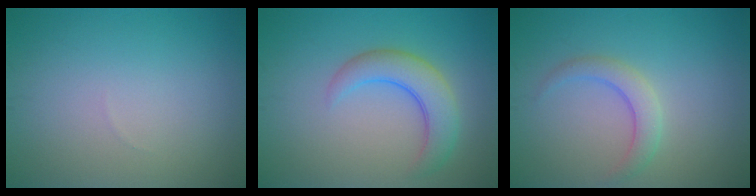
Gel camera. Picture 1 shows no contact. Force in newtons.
{"total": 4.3, "press": 4.3, "slide": 0.3}
{"total": 2.4, "press": 2.4, "slide": 0.1}